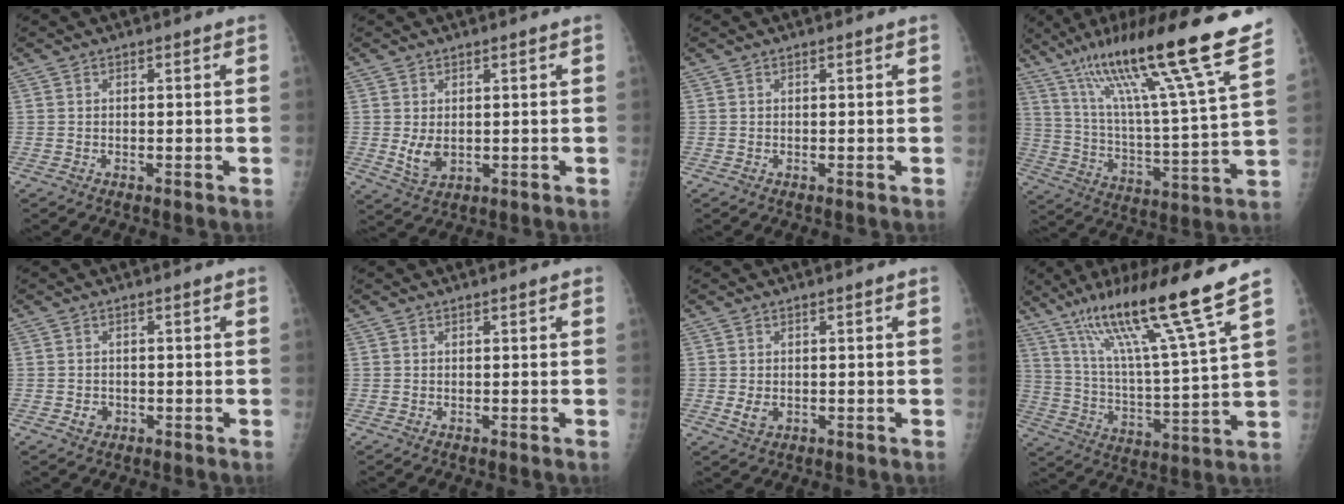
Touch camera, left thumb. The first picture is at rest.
{"total": 4.0, "force": [0.4, 2.4, 3.2], "torque": [-0.049, -0.012, 0.017]}
{"total": 0.0}
{"total": 24.6, "force": [17.3, 0.6, 17.4], "torque": [-0.270, -0.067, 0.290]}
{"total": 1.4, "force": [-0.4, 1.3, 0.6], "torque": [-0.005, 0.004, -0.003]}
{"total": 0.7, "force": [0.5, 0.1, 0.5], "torque": [-0.006, 0.000, 0.005]}
{"total": 2.1, "force": [0.0, 1.4, 1.7], "torque": [-0.025, -0.006, 0.007]}
{"total": 19.3, "force": [13.4, -0.1, 13.9], "torque": [-0.223, -0.064, 0.233]}